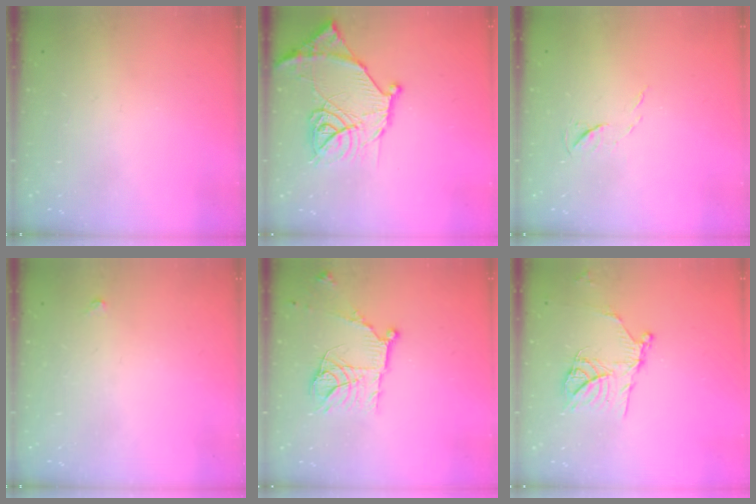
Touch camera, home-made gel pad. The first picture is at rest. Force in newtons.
{"total": 16.8, "press": 16.7, "slide": 1.5}
{"total": 4.6, "press": 4.6, "slide": 0.6}
{"total": 3.0, "press": 3.0, "slide": 0.5}
{"total": 14.9, "press": 14.8, "slide": 1.4}
{"total": 13.6, "press": 13.5, "slide": 1.3}